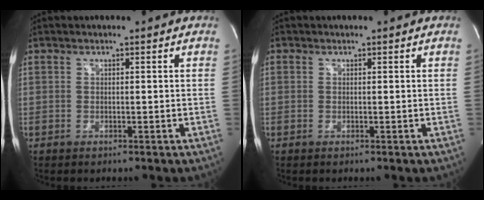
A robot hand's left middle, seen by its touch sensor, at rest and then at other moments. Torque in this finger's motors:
{"motor_torque": [-0.14, -0.39, 0.07, 0.01]}